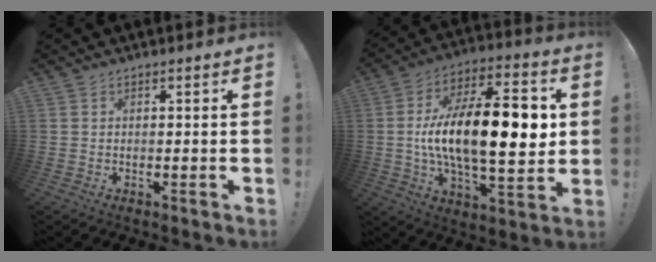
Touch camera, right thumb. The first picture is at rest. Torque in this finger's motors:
{"motor_torque": [2.52, 2.49, 2.40, -0.37, 0.27]}